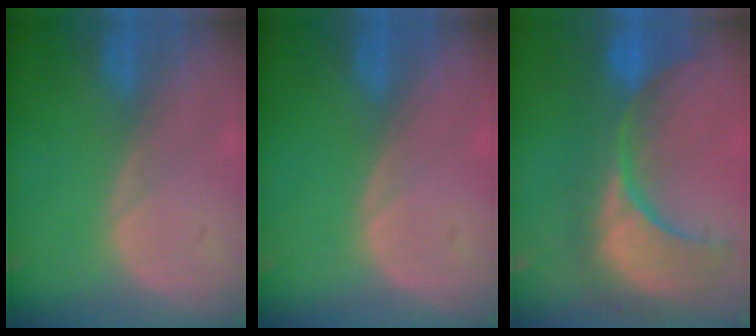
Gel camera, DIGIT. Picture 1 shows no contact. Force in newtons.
{"total": 0.0}
{"total": 13.5, "press": 11.8, "slide": 6.6}